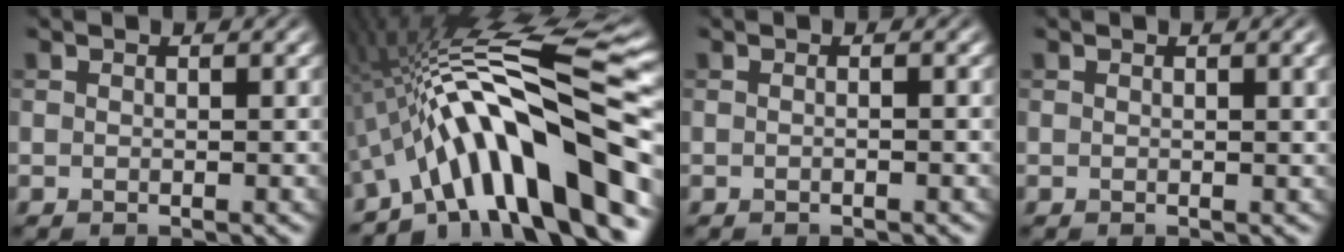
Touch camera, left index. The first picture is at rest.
{"total": 14.5, "force": [-4.5, 3.5, 13.4], "torque": [-0.206, 0.028, -0.074]}
{"total": 0.6, "force": [-0.2, 0.2, 0.6], "torque": [-0.011, -0.002, -0.009]}
{"total": 1.8, "force": [0.7, 0.5, 1.6], "torque": [-0.015, 0.004, 0.009]}